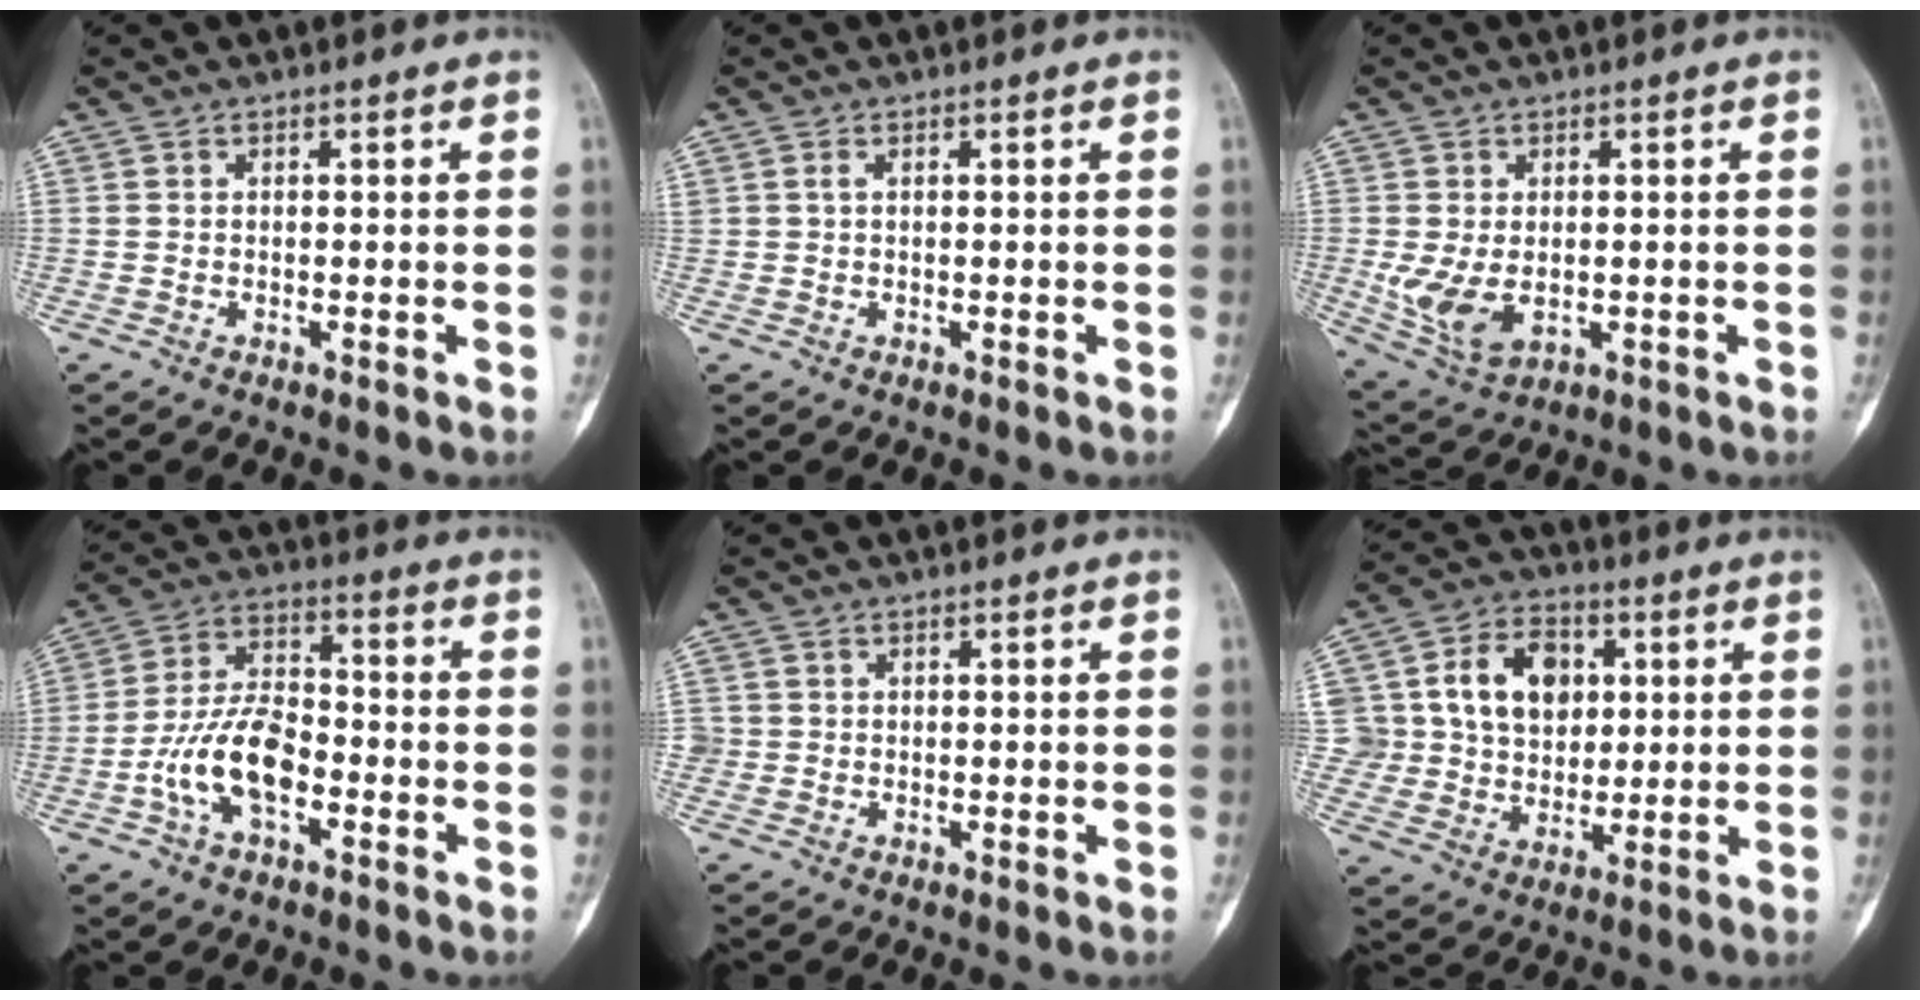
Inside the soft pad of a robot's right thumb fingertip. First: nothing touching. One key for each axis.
{"total": 0.7, "fx": 0.2, "fy": 0.3, "fz": 0.5, "tx": -0.013, "ty": 0.004, "tz": 0.006}
{"total": 7.8, "fx": -0.8, "fy": 5.0, "fz": 5.9, "tx": -0.116, "ty": -0.010, "tz": 0.000}
{"total": 12.0, "fx": -4.0, "fy": 6.4, "fz": 9.3, "tx": -0.170, "ty": 0.040, "tz": -0.079}
{"total": 1.1, "fx": -0.2, "fy": 1.1, "fz": 0.0, "tx": 0.007, "ty": 0.006, "tz": -0.005}
{"total": 15.3, "fx": 3.7, "fy": 12.4, "fz": 8.2, "tx": -0.100, "ty": 0.010, "tz": 0.071}